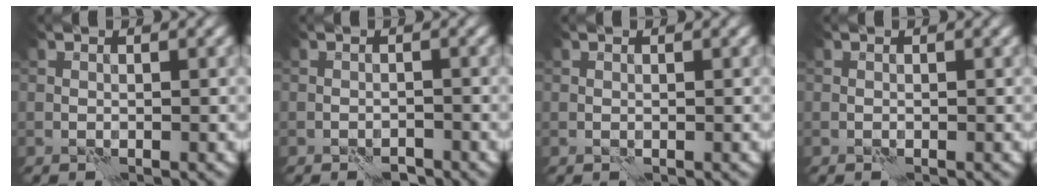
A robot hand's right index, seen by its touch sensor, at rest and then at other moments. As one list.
[{"total": 1.3, "force": [-1.1, 0.5, 0.4], "torque": [-0.001, 0.004, -0.018]}, {"total": 0.0}, {"total": 0.0}]